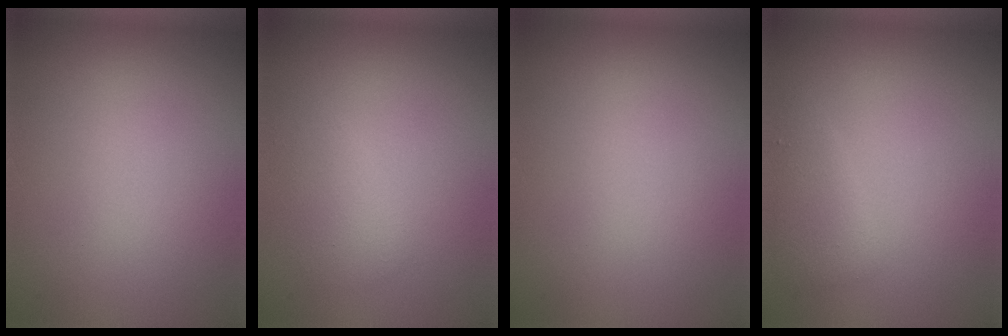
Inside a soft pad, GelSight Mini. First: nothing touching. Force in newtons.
{"total": 1.7, "press": 1.7, "slide": 0.1}
{"total": 0.0}
{"total": 1.9, "press": 1.9, "slide": 0.2}